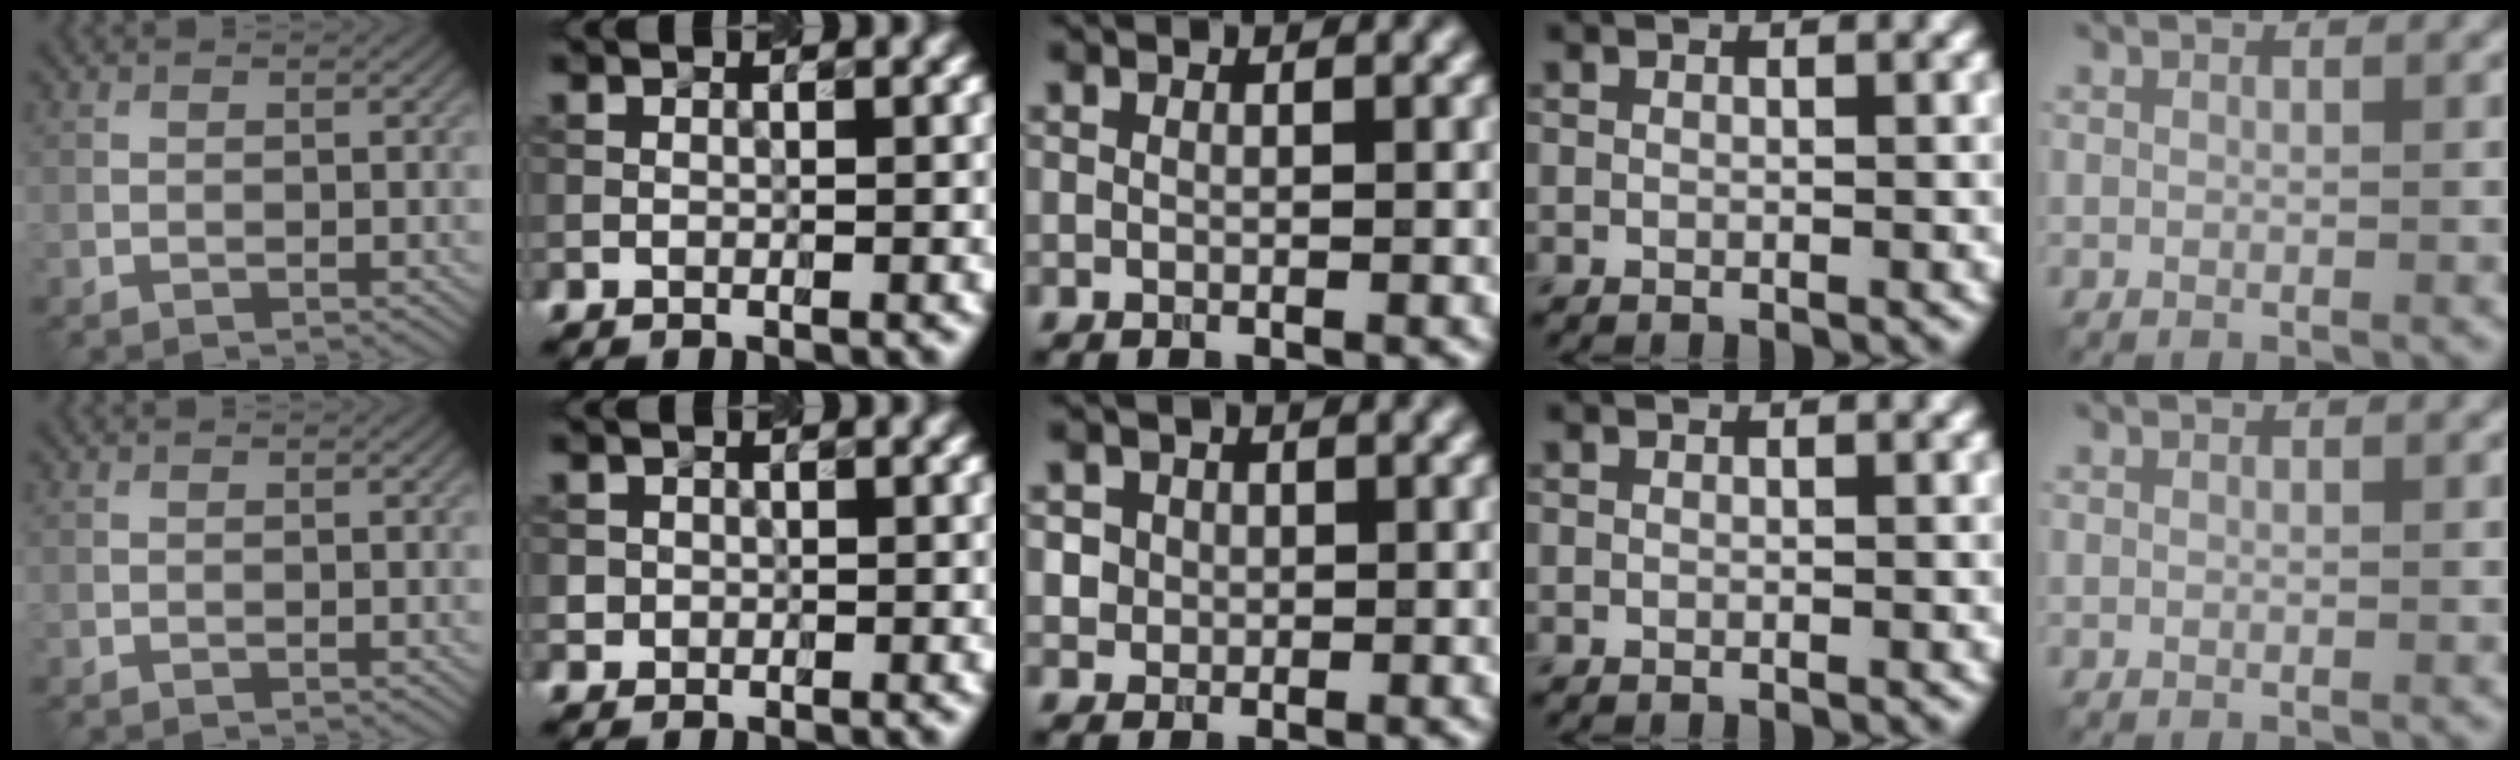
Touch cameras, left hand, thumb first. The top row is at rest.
{"index": {"total": 0.8, "force": [0.0, 0.8, 0.0], "torque": [0.008, -0.003, 0.000]}, "middle": {"total": 2.1, "force": [0.7, 1.9, 0.6], "torque": [-0.006, 0.000, 0.023]}}